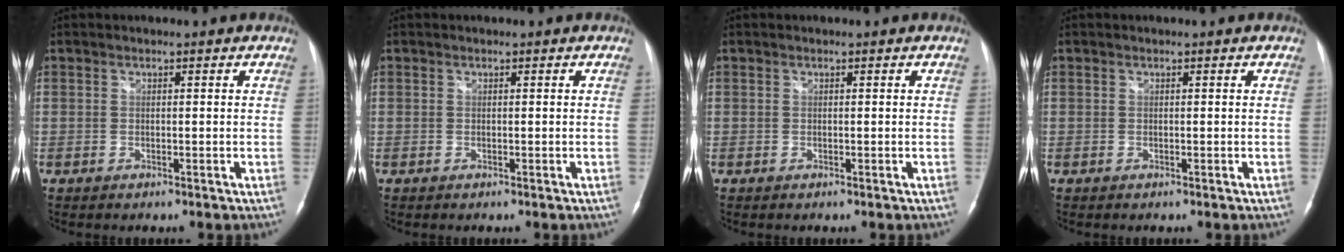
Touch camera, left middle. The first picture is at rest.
{"total": 0.0}
{"total": 0.0}
{"total": 0.0}